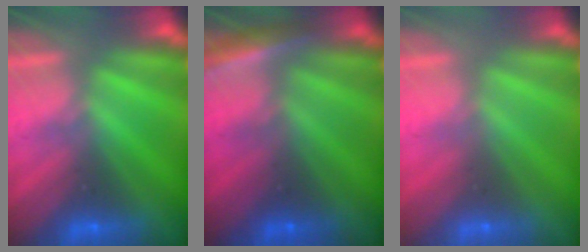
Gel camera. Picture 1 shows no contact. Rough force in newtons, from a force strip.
{"total": 2.9}
{"total": 2.9}